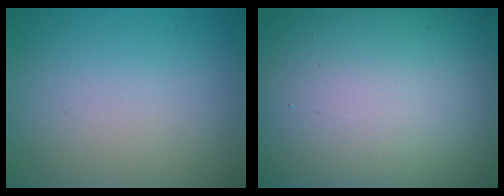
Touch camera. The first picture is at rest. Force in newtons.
{"total": 22.3, "press": 22.3, "slide": 1.1}